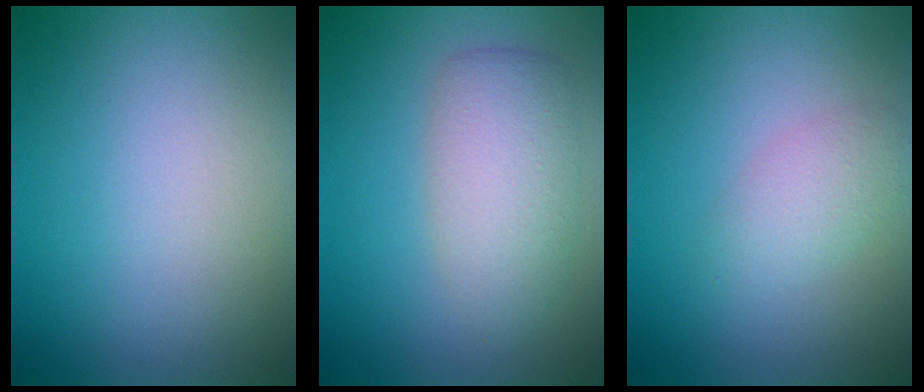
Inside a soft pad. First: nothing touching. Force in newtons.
{"total": 4.0, "press": 4.0, "slide": 0.3}
{"total": 2.1, "press": 2.1, "slide": 0.0}